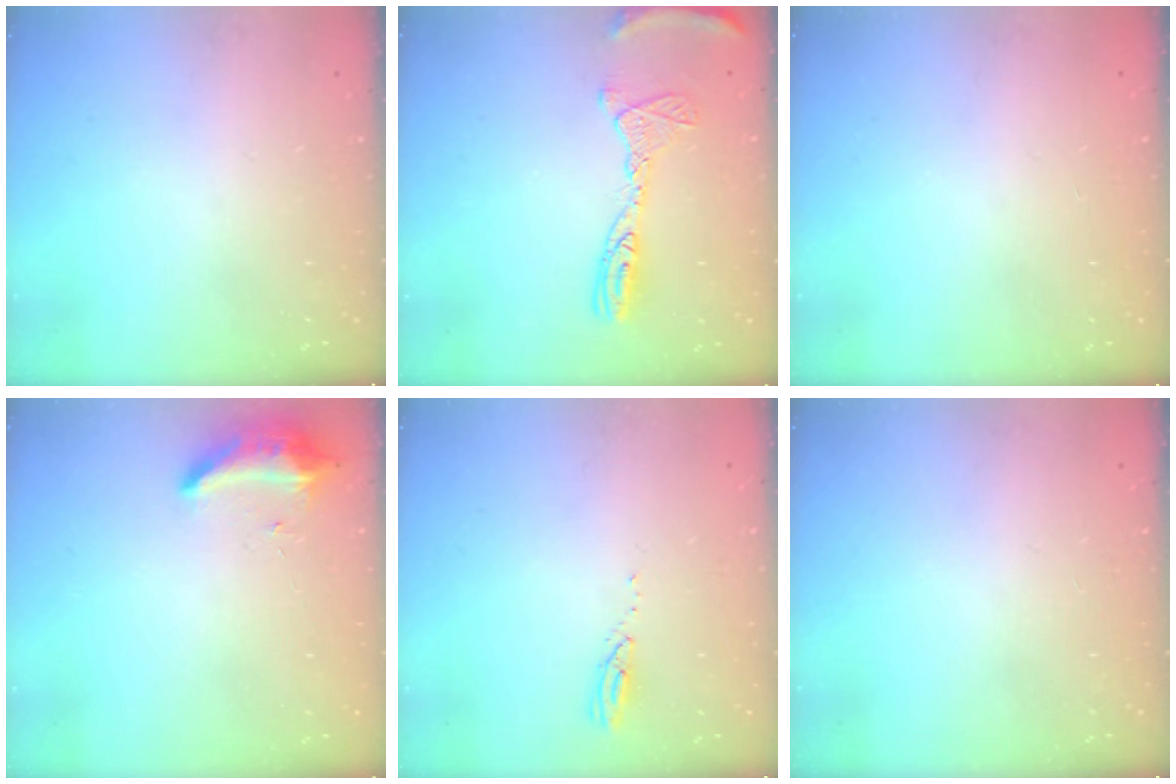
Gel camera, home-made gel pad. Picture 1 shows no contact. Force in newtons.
{"total": 12.9, "press": 12.8, "slide": 1.2}
{"total": 0.0}
{"total": 9.1, "press": 8.8, "slide": 2.4}
{"total": 3.2, "press": 3.2, "slide": 0.2}
{"total": 0.0}